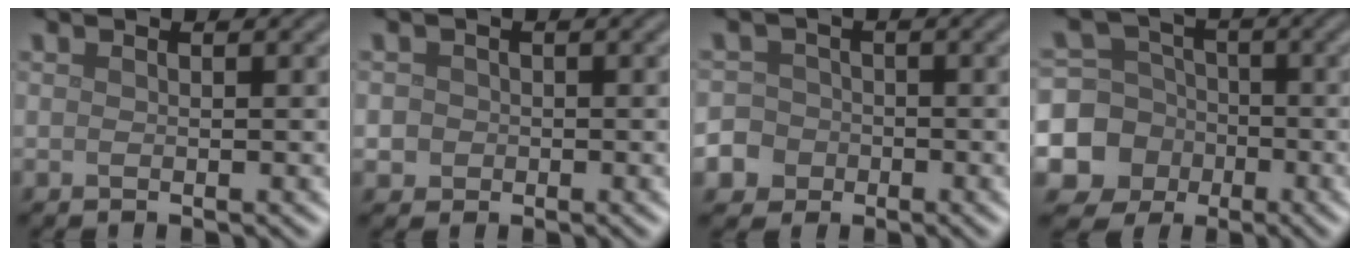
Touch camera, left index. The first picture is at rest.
{"total": 2.3, "force": [-0.2, 2.2, 0.7], "torque": [-0.004, 0.012, -0.016]}
{"total": 7.2, "force": [-3.4, 6.2, 1.3], "torque": [-0.034, -0.019, -0.082]}
{"total": 9.7, "force": [-3.1, 8.9, 2.0], "torque": [-0.052, -0.017, -0.079]}